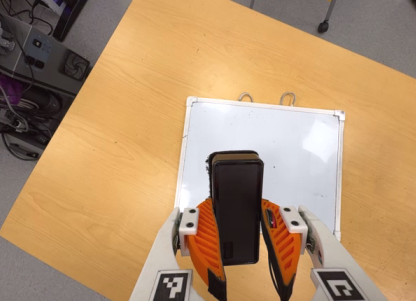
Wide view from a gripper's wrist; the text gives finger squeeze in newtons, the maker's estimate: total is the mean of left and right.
{"total": 6.7, "left": 5.7, "right": 7.7}